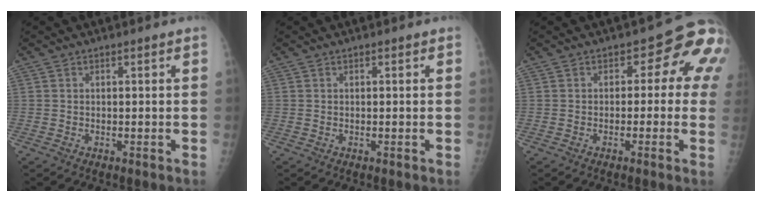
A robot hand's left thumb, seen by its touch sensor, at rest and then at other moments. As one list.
[{"total": 0.0}, {"total": 7.7, "force": [0.7, 4.7, 6.0], "torque": [-0.023, 0.013, -0.007]}]